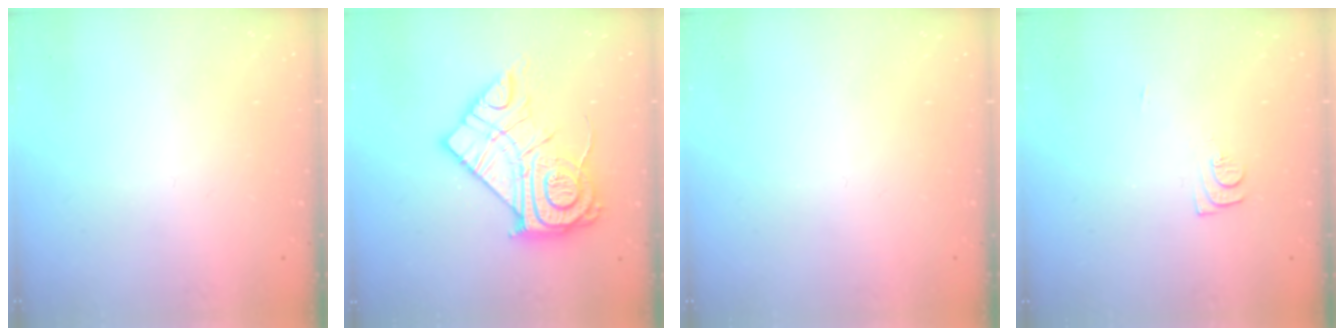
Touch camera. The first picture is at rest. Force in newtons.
{"total": 20.7, "press": 20.6, "slide": 1.9}
{"total": 0.0}
{"total": 7.0, "press": 7.0, "slide": 0.6}